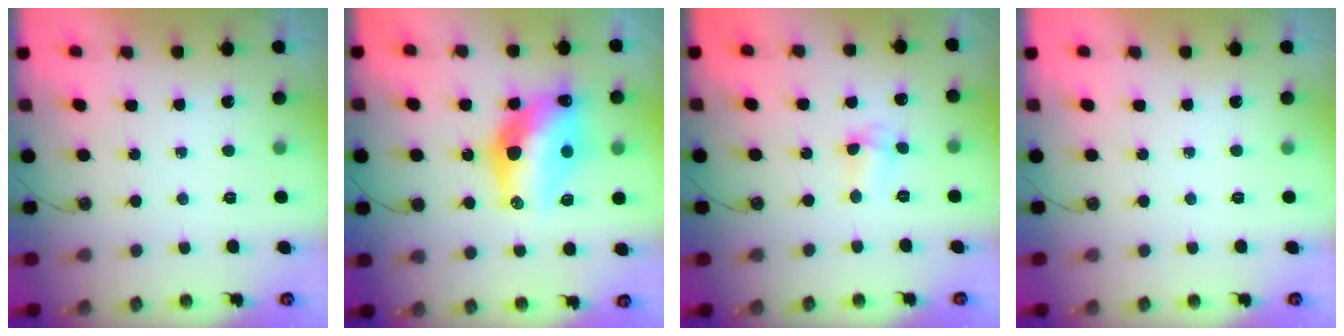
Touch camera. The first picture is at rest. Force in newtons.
{"total": 16.3, "press": 15.6, "slide": 4.7}
{"total": 3.0, "press": 2.9, "slide": 0.5}
{"total": 0.0}